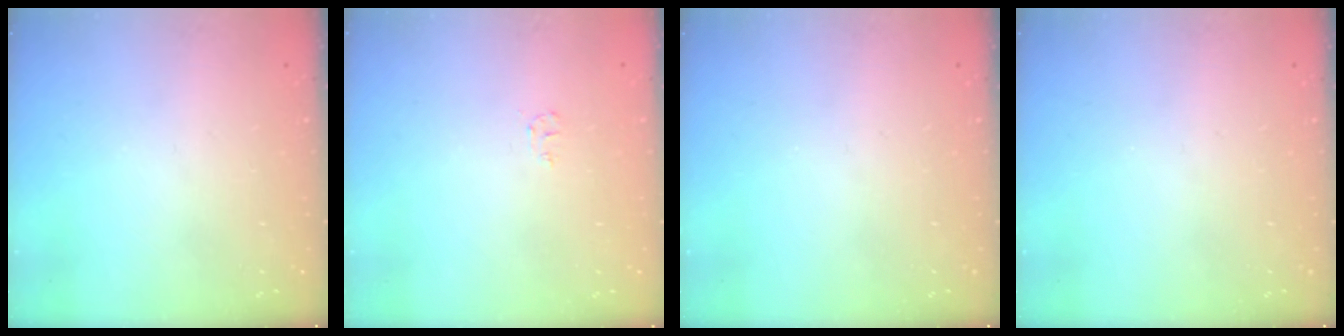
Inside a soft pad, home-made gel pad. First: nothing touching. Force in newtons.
{"total": 4.7, "press": 4.6, "slide": 0.5}
{"total": 0.0}
{"total": 0.0}